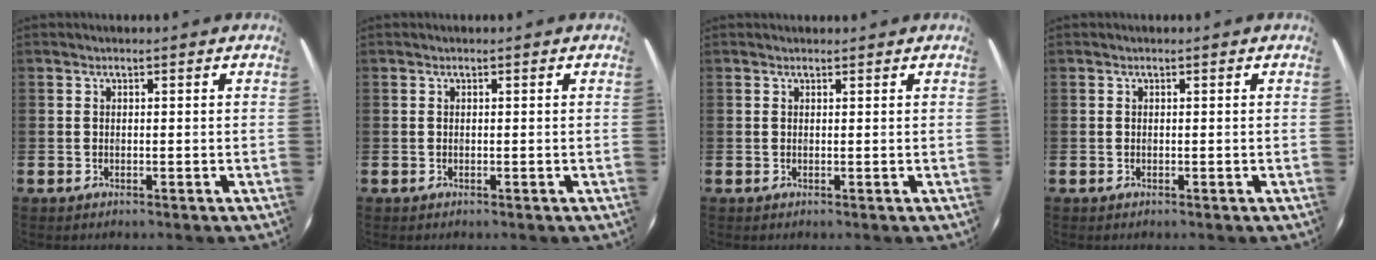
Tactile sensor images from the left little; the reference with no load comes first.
{"total": 0.0}
{"total": 0.5, "force": [0.5, 0.1, 0.0], "torque": [0.008, -0.001, 0.008]}
{"total": 0.0}